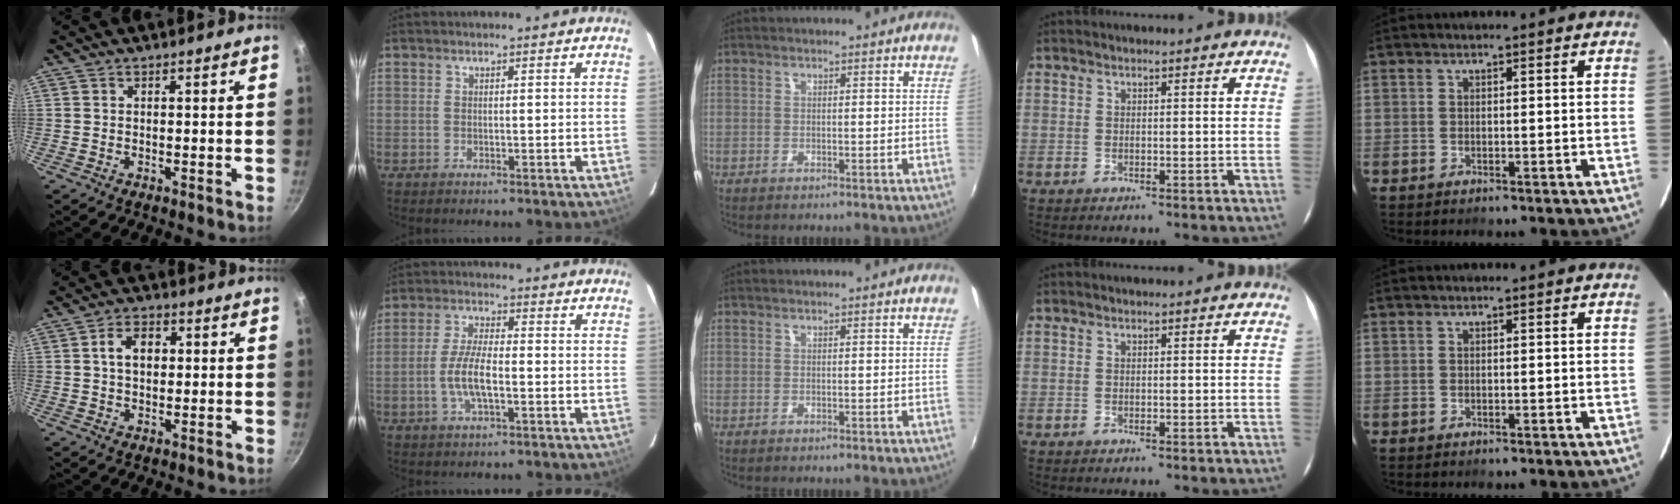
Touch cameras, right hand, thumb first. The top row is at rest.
{"thumb": {"total": 7.6, "force": [1.3, 5.3, 5.3], "torque": [-0.065, 0.013, 0.014]}, "index": {"total": 7.0, "force": [-1.9, 2.1, 6.4], "torque": [-0.130, 0.003, -0.038]}}